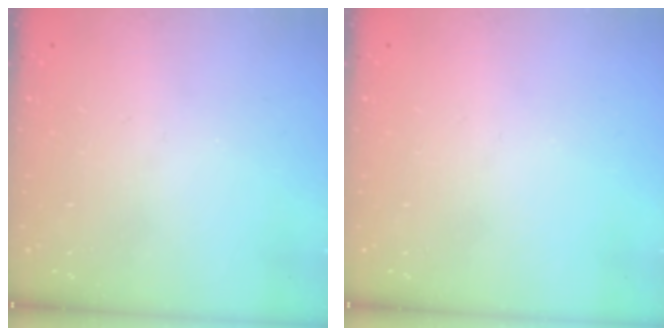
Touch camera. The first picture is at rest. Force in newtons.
{"total": 0.0}